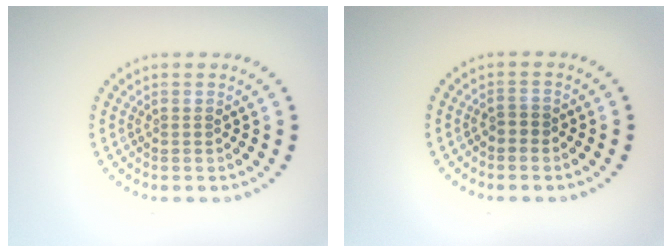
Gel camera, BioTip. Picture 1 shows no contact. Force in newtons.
{"total": 1.0, "press": 0.9, "slide": 0.3}